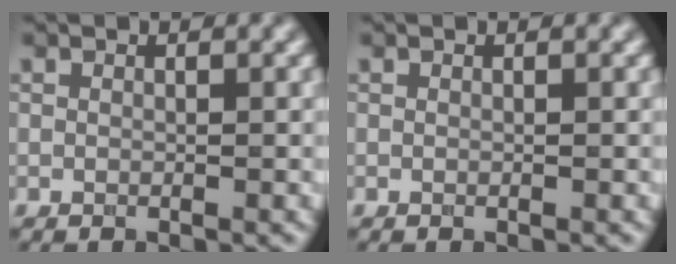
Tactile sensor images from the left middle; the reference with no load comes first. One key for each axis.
{"total": 0.0}